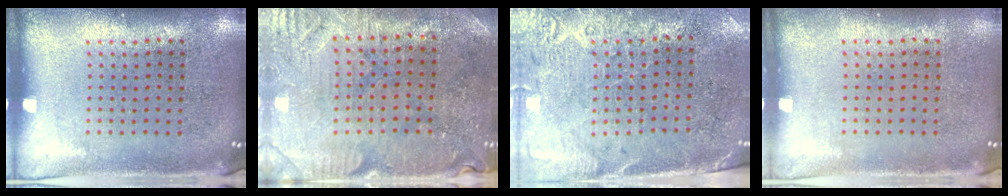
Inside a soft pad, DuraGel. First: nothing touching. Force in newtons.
{"total": 0.9, "press": 0.8, "slide": 0.4}
{"total": 2.7, "press": 2.4, "slide": 1.3}
{"total": 0.0}